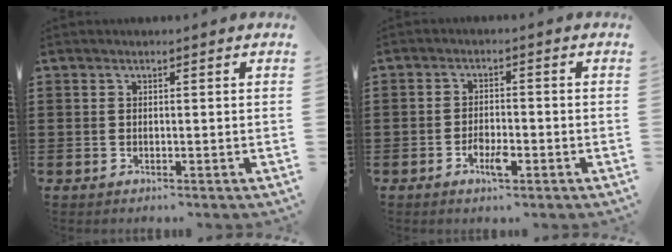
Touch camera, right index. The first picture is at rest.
{"total": 3.3, "force": [-1.7, 1.3, 2.5], "torque": [-0.051, 0.001, -0.032]}